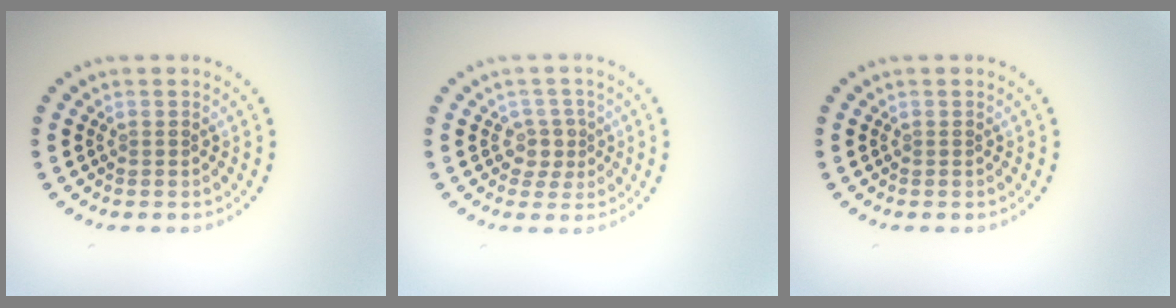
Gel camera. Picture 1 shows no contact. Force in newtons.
{"total": 1.9, "press": 1.5, "slide": 1.2}
{"total": 0.0}